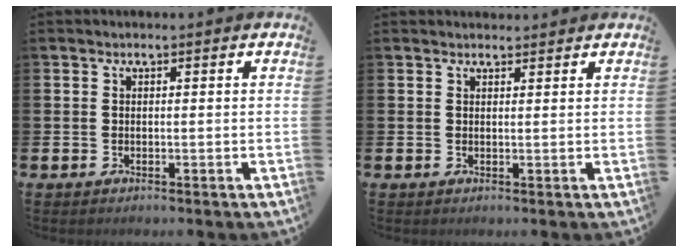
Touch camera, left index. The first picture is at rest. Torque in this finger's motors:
{"motor_torque": [-0.11, -1.51, 0.01, 0.01]}